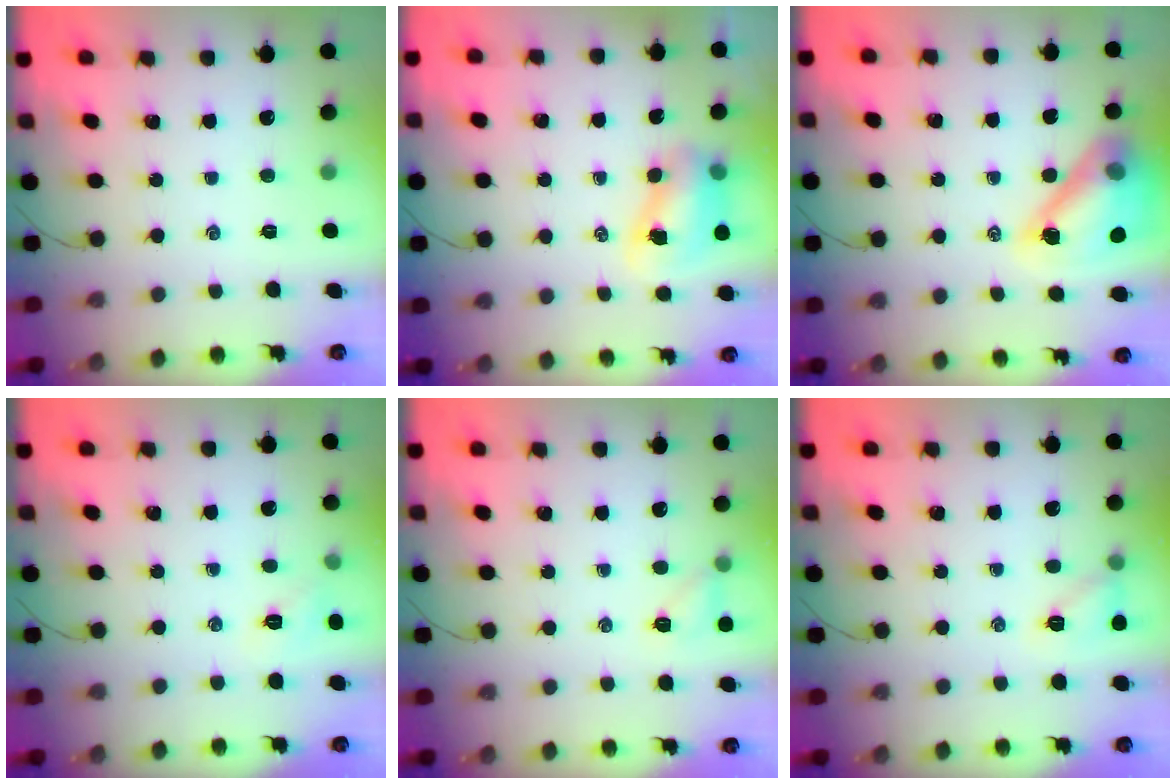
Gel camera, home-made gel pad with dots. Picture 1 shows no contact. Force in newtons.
{"total": 8.2, "press": 8.1, "slide": 1.0}
{"total": 14.7, "press": 14.0, "slide": 4.3}
{"total": 5.1, "press": 5.0, "slide": 1.3}
{"total": 5.4, "press": 5.1, "slide": 1.6}
{"total": 7.8, "press": 7.7, "slide": 1.1}